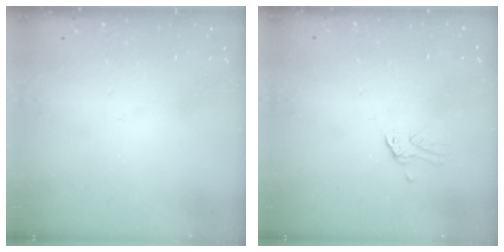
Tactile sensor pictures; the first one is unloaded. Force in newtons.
{"total": 0.0}